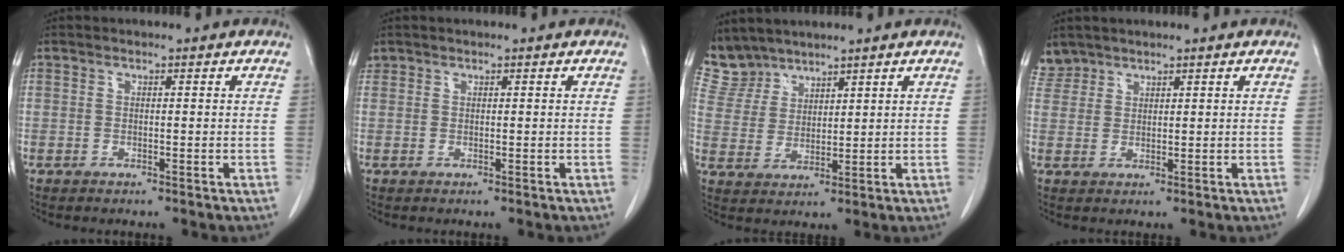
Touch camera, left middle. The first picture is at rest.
{"total": 0.8, "force": [0.6, 0.6, 0.0], "torque": [0.001, 0.015, 0.012]}
{"total": 5.6, "force": [5.3, 1.6, -0.4], "torque": [-0.004, 0.008, 0.124]}
{"total": 2.7, "force": [2.5, 1.1, -0.4], "torque": [0.010, 0.011, 0.051]}